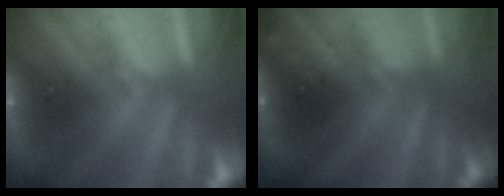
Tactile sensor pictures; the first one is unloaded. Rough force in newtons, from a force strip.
{"total": 2.5}